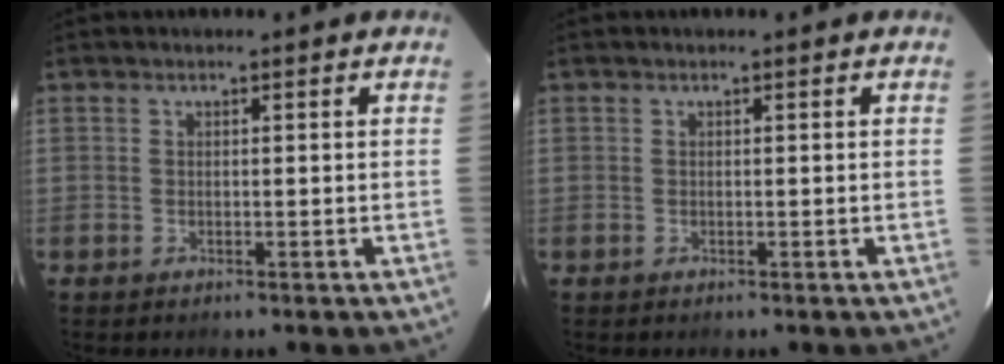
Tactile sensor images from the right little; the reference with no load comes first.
{"total": 0.0}